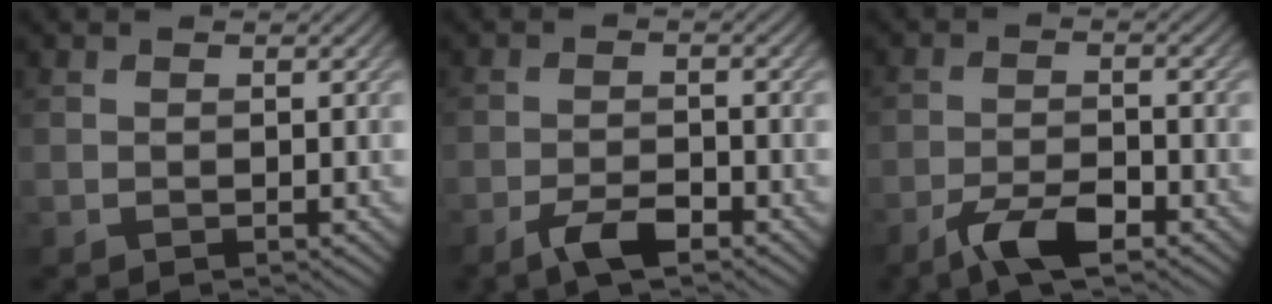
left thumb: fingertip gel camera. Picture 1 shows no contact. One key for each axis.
{"total": 3.9, "fx": -2.7, "fy": 0.9, "fz": 2.6, "tx": -0.057, "ty": 0.003, "tz": -0.055}
{"total": 5.6, "fx": -3.9, "fy": 1.4, "fz": 3.7, "tx": -0.076, "ty": 0.001, "tz": -0.075}